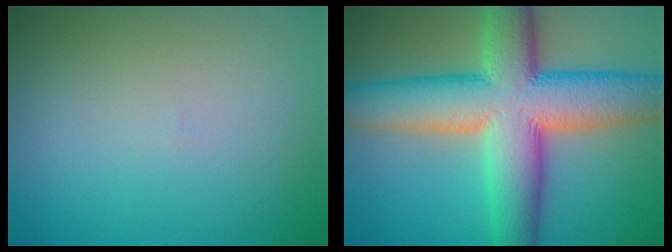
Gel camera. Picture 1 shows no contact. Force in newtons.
{"total": 12.8, "press": 12.8, "slide": 0.5}